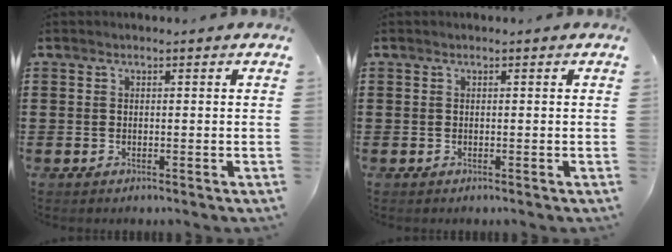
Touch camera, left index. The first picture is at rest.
{"total": 0.0}